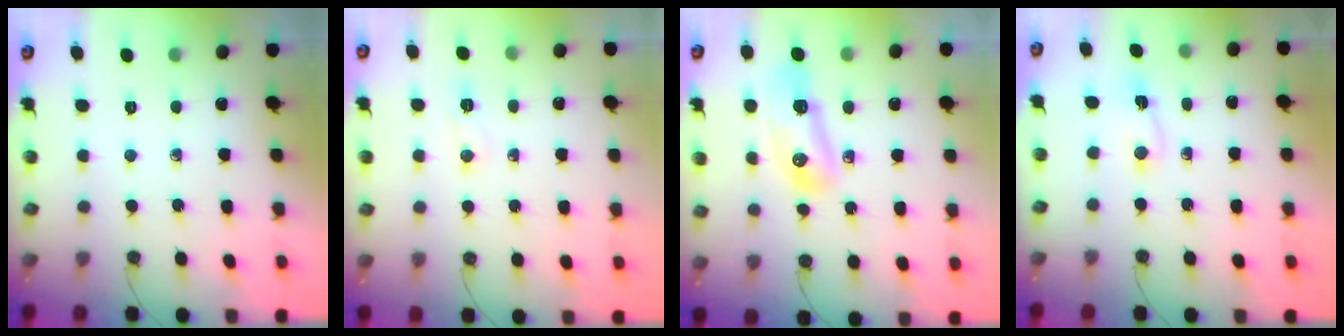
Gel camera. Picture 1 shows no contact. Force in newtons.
{"total": 5.8, "press": 5.7, "slide": 0.9}
{"total": 12.7, "press": 11.2, "slide": 6.0}
{"total": 2.0, "press": 1.6, "slide": 1.2}